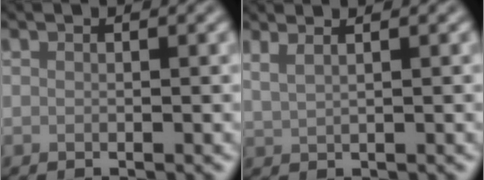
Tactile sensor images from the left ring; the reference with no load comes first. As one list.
[{"total": 3.1, "force": [2.1, 1.3, 1.8], "torque": [-0.018, 0.011, 0.013]}]